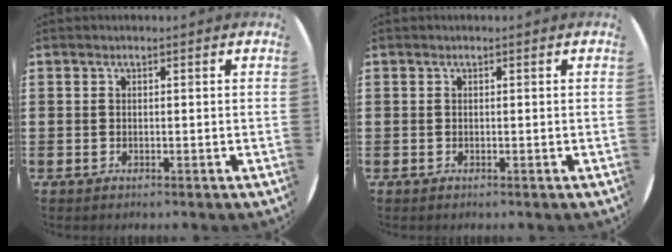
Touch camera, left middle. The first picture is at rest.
{"total": 0.0}